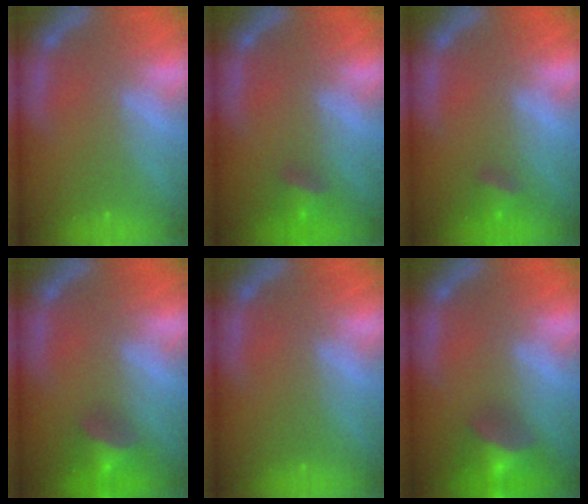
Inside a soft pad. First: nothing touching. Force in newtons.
{"total": 2.9}
{"total": 2.4}
{"total": 5.0}
{"total": 0.0}
{"total": 6.5}